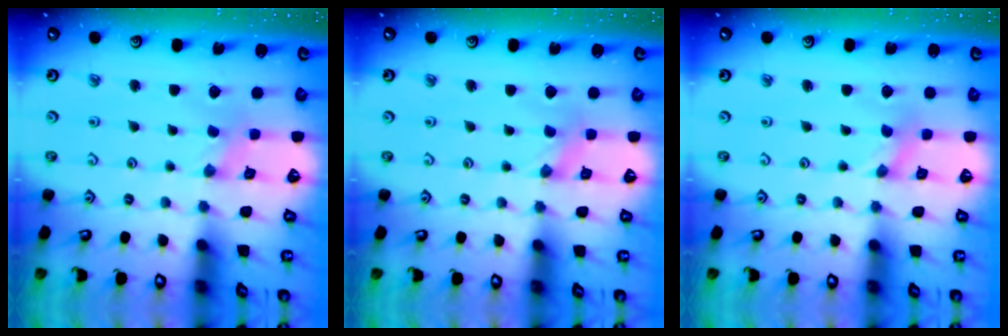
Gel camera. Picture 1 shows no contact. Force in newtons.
{"total": 0.0}
{"total": 0.0}